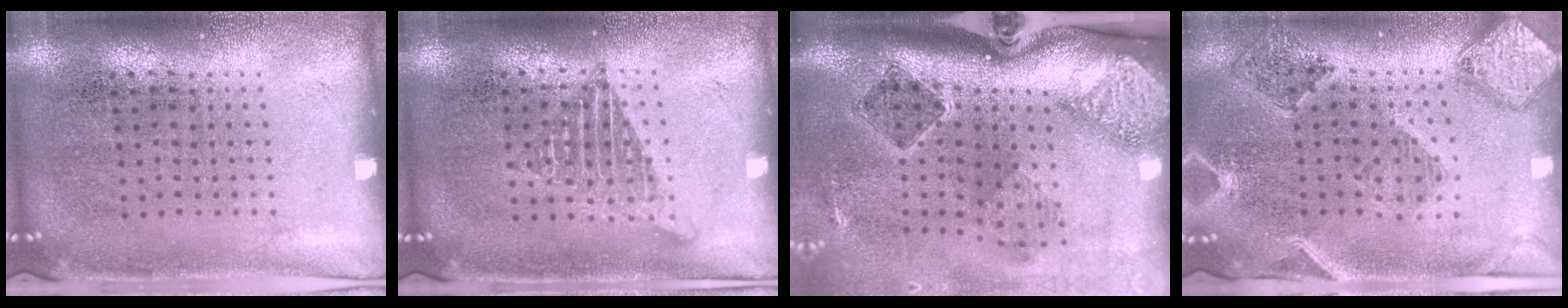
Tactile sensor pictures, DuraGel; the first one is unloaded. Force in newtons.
{"total": 1.2, "press": 1.2, "slide": 0.0}
{"total": 2.8, "press": 1.9, "slide": 2.1}
{"total": 1.5, "press": 1.5, "slide": 0.2}